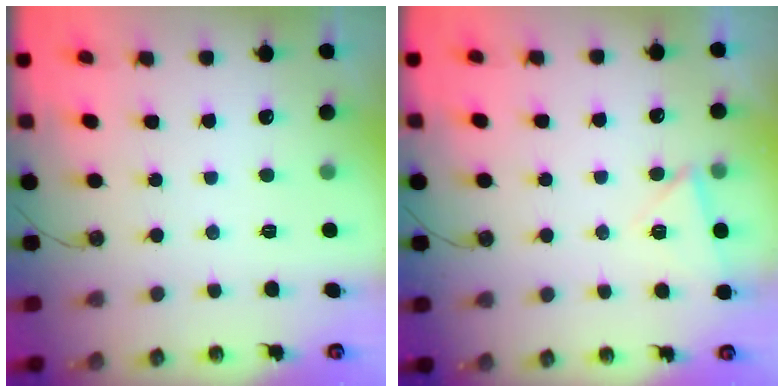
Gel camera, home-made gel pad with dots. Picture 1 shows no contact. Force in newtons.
{"total": 4.2, "press": 4.0, "slide": 1.5}